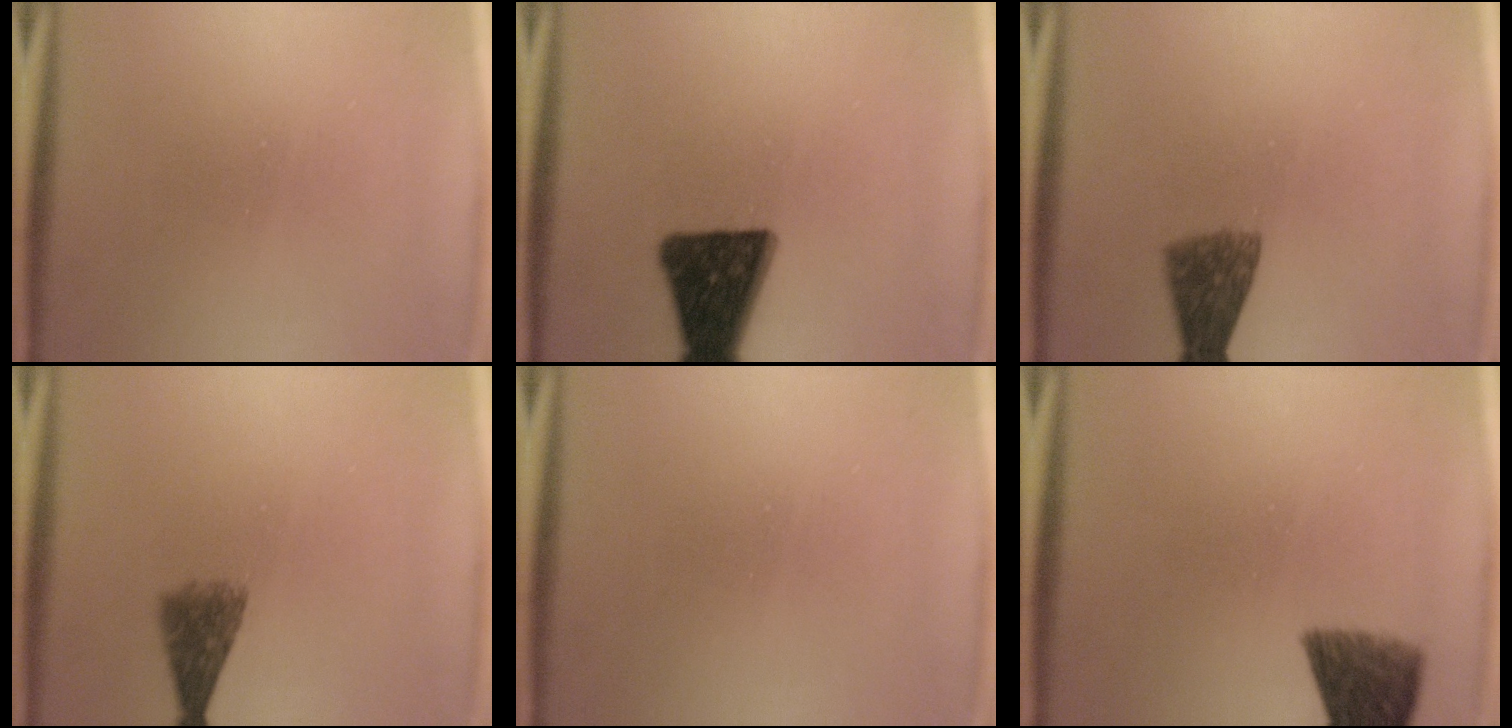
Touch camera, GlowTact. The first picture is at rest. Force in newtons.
{"total": 14.9}
{"total": 6.9}
{"total": 4.8}
{"total": 0.0}
{"total": 7.4}